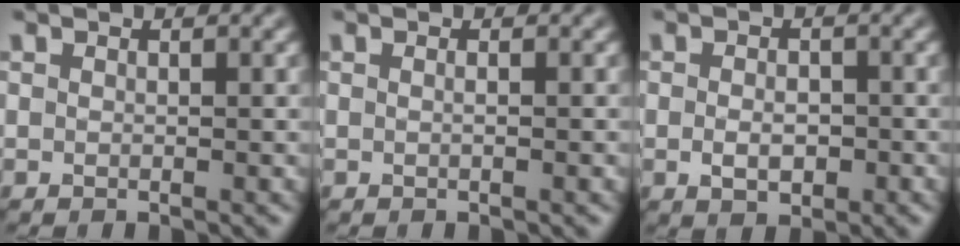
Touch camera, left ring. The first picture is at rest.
{"total": 0.9, "force": [0.0, 0.2, 0.8], "torque": [-0.010, -0.001, -0.004]}
{"total": 2.4, "force": [-0.6, 1.5, 1.8], "torque": [-0.031, -0.002, -0.009]}